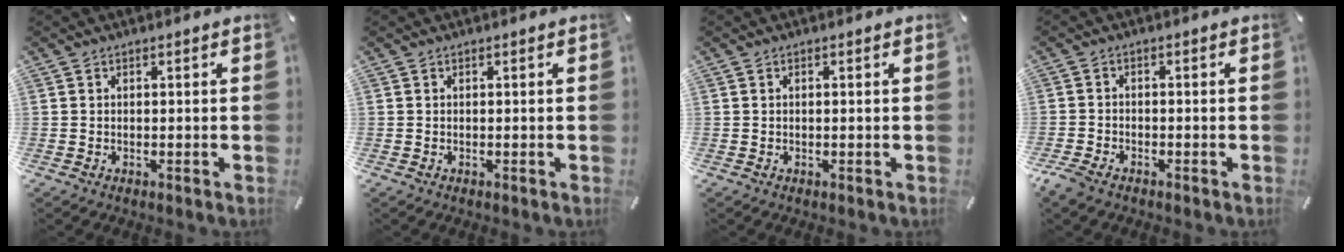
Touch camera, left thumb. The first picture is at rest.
{"total": 0.0}
{"total": 0.0}
{"total": 3.1, "force": [-2.5, 1.3, 1.2], "torque": [-0.040, 0.006, -0.053]}